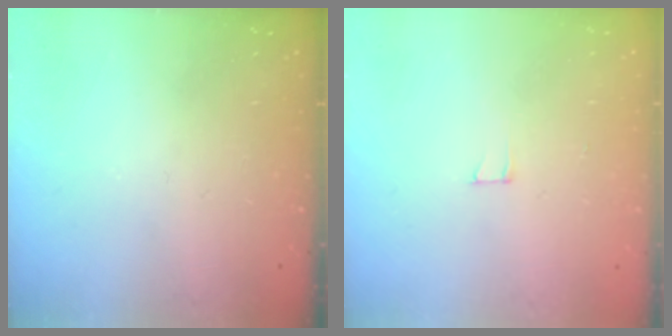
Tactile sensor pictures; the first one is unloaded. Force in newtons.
{"total": 2.5, "press": 2.5, "slide": 0.2}